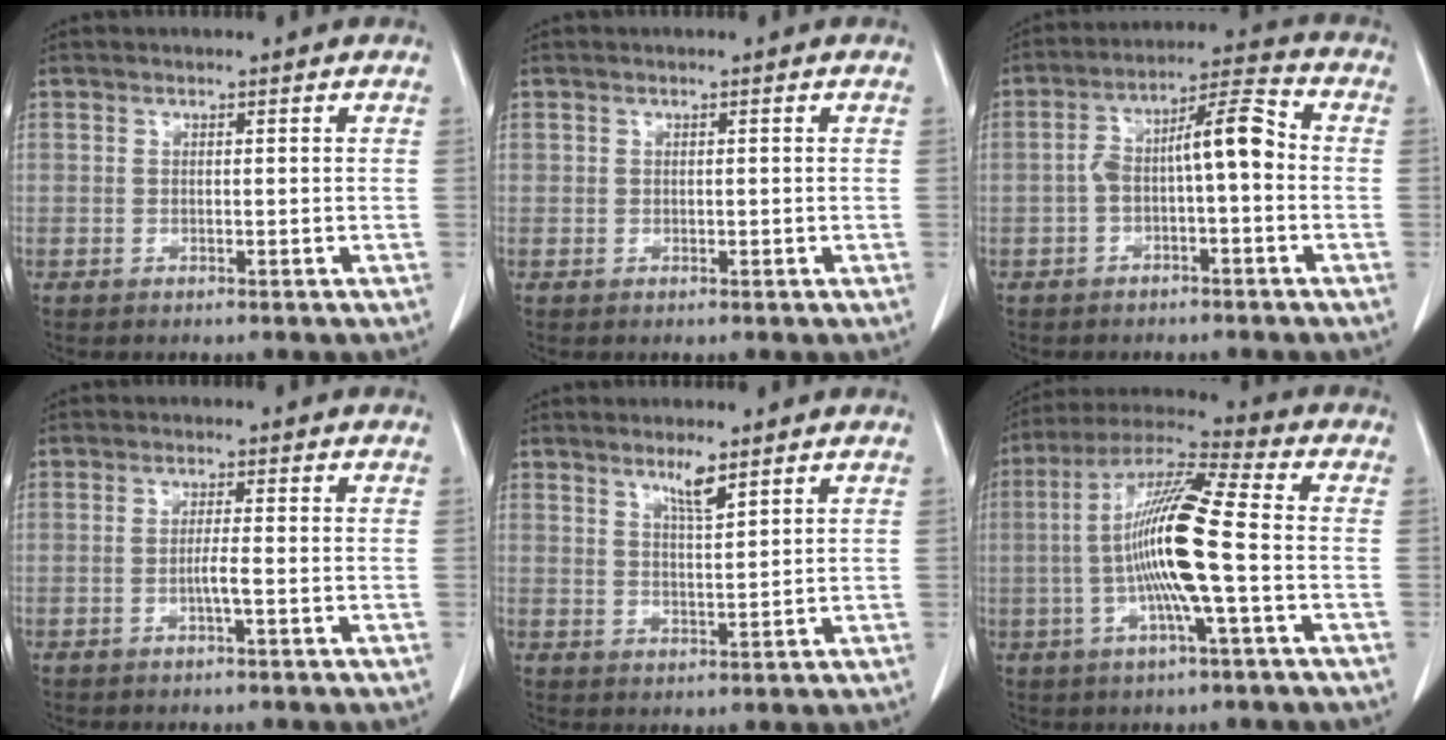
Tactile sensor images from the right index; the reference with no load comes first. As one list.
[{"total": 0.6, "force": [0.1, 0.5, 0.3], "torque": [-0.004, 0.003, 0.001]}, {"total": 8.7, "force": [-0.9, 2.1, 8.4], "torque": [-0.147, 0.039, -0.016]}, {"total": 1.9, "force": [-0.6, -0.2, 1.8], "torque": [-0.035, 0.000, -0.013]}, {"total": 3.6, "force": [2.6, 0.2, 2.5], "torque": [-0.048, -0.005, 0.049]}, {"total": 14.2, "force": [-1.7, 0.3, 14.1], "torque": [-0.272, 0.004, -0.043]}]